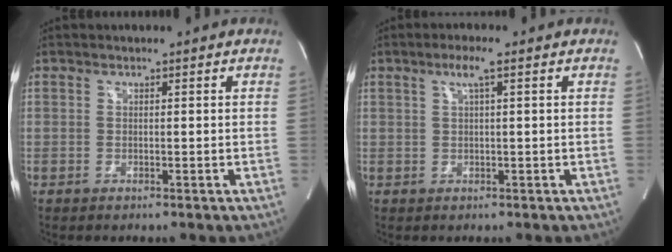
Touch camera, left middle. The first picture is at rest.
{"total": 2.7, "force": [1.3, -0.1, 2.4], "torque": [-0.051, 0.006, 0.024]}